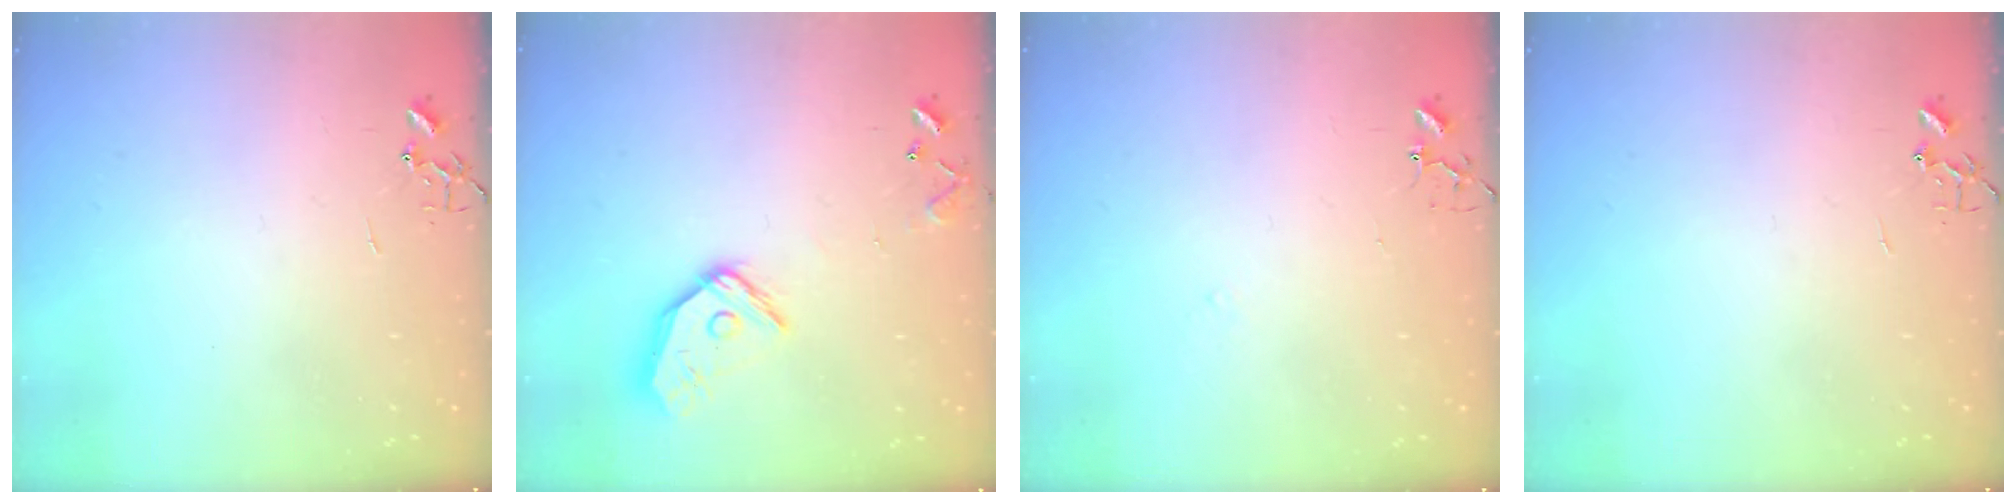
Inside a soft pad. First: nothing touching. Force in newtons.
{"total": 12.2, "press": 12.2, "slide": 1.1}
{"total": 5.7, "press": 5.6, "slide": 0.7}
{"total": 0.0}